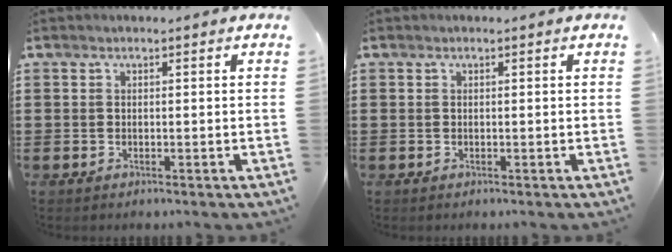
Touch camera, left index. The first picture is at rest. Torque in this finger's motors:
{"motor_torque": [0.13, 0.12, 0.03, -0.01]}